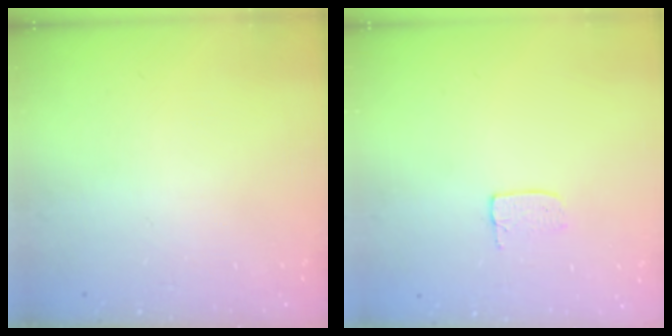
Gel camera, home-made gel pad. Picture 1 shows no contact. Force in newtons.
{"total": 3.5, "press": 3.5, "slide": 0.2}